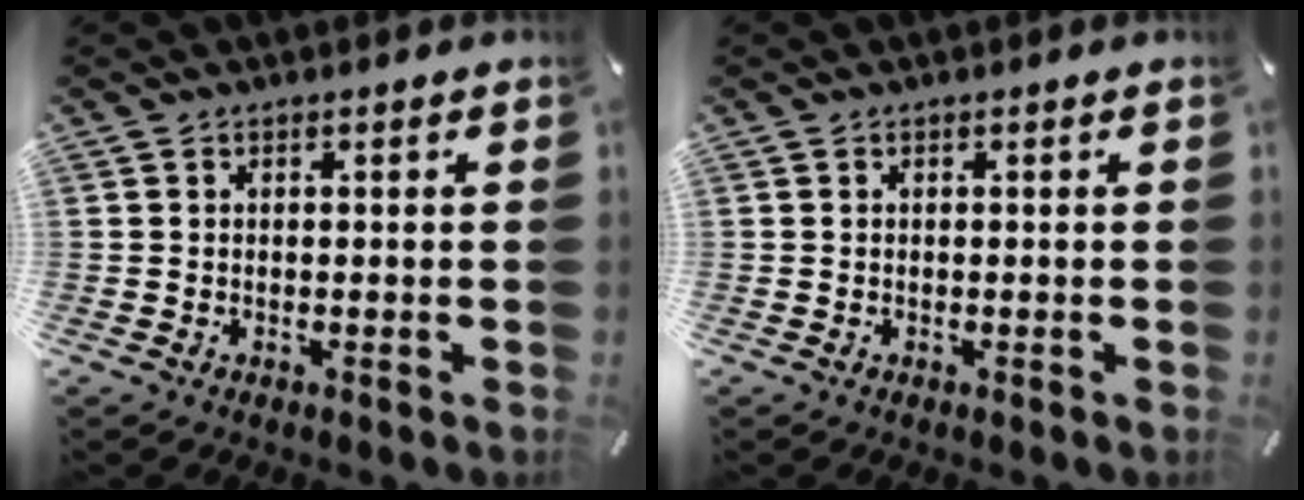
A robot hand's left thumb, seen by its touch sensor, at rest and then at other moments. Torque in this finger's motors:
{"motor_torque": [-0.12, -0.03, -0.04, 0.00, -0.01]}